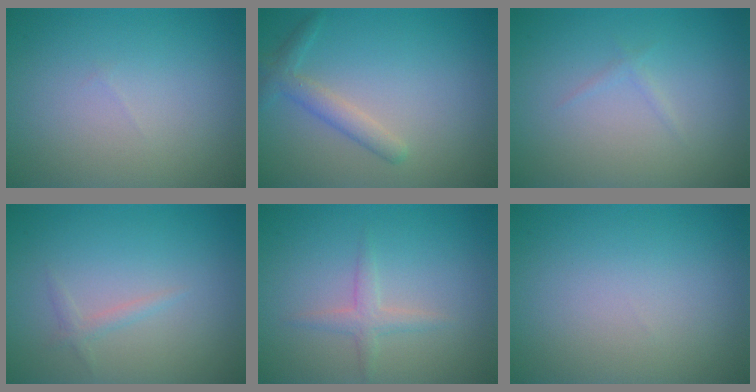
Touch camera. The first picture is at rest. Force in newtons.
{"total": 2.2, "press": 2.2, "slide": 0.1}
{"total": 0.6, "press": 0.6, "slide": 0.0}
{"total": 0.9, "press": 0.9, "slide": 0.1}
{"total": 1.6, "press": 1.6, "slide": 0.1}
{"total": 0.0}